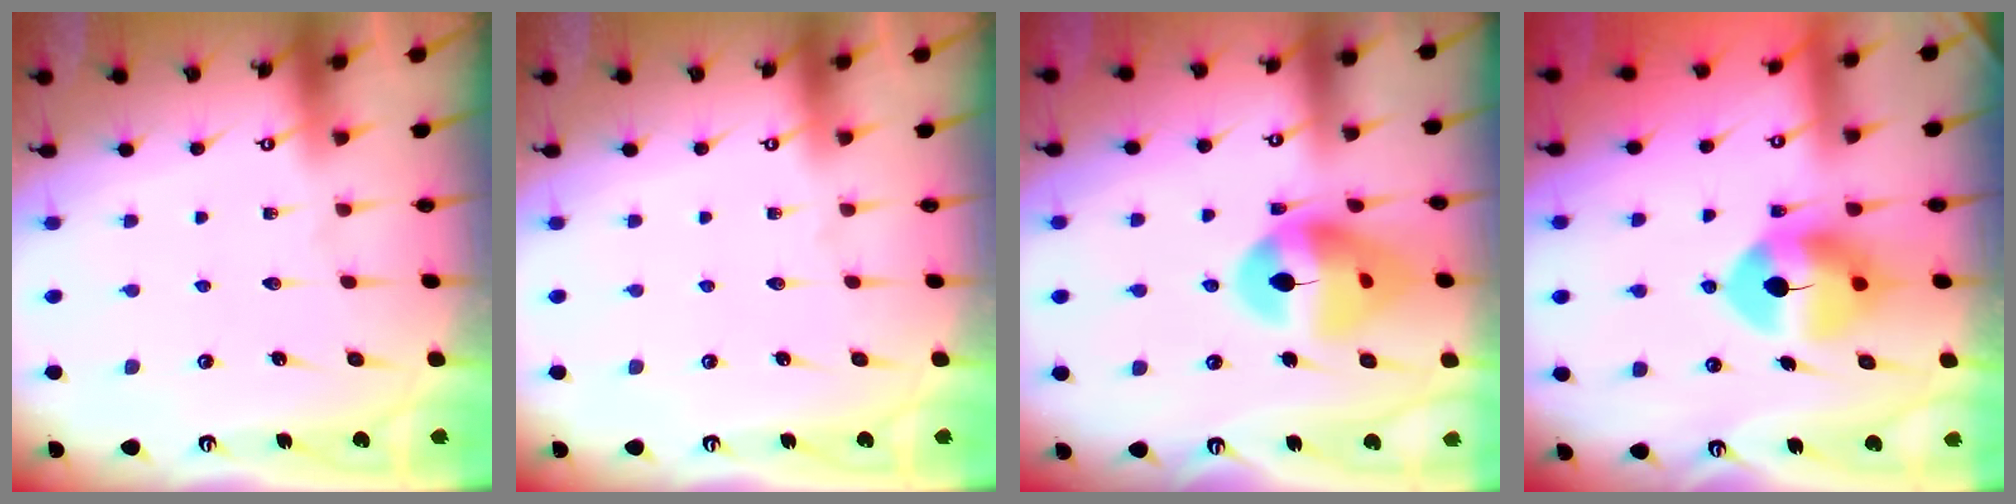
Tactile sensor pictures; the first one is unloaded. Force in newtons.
{"total": 0.0}
{"total": 15.8, "press": 15.6, "slide": 1.8}
{"total": 9.4, "press": 9.2, "slide": 1.6}